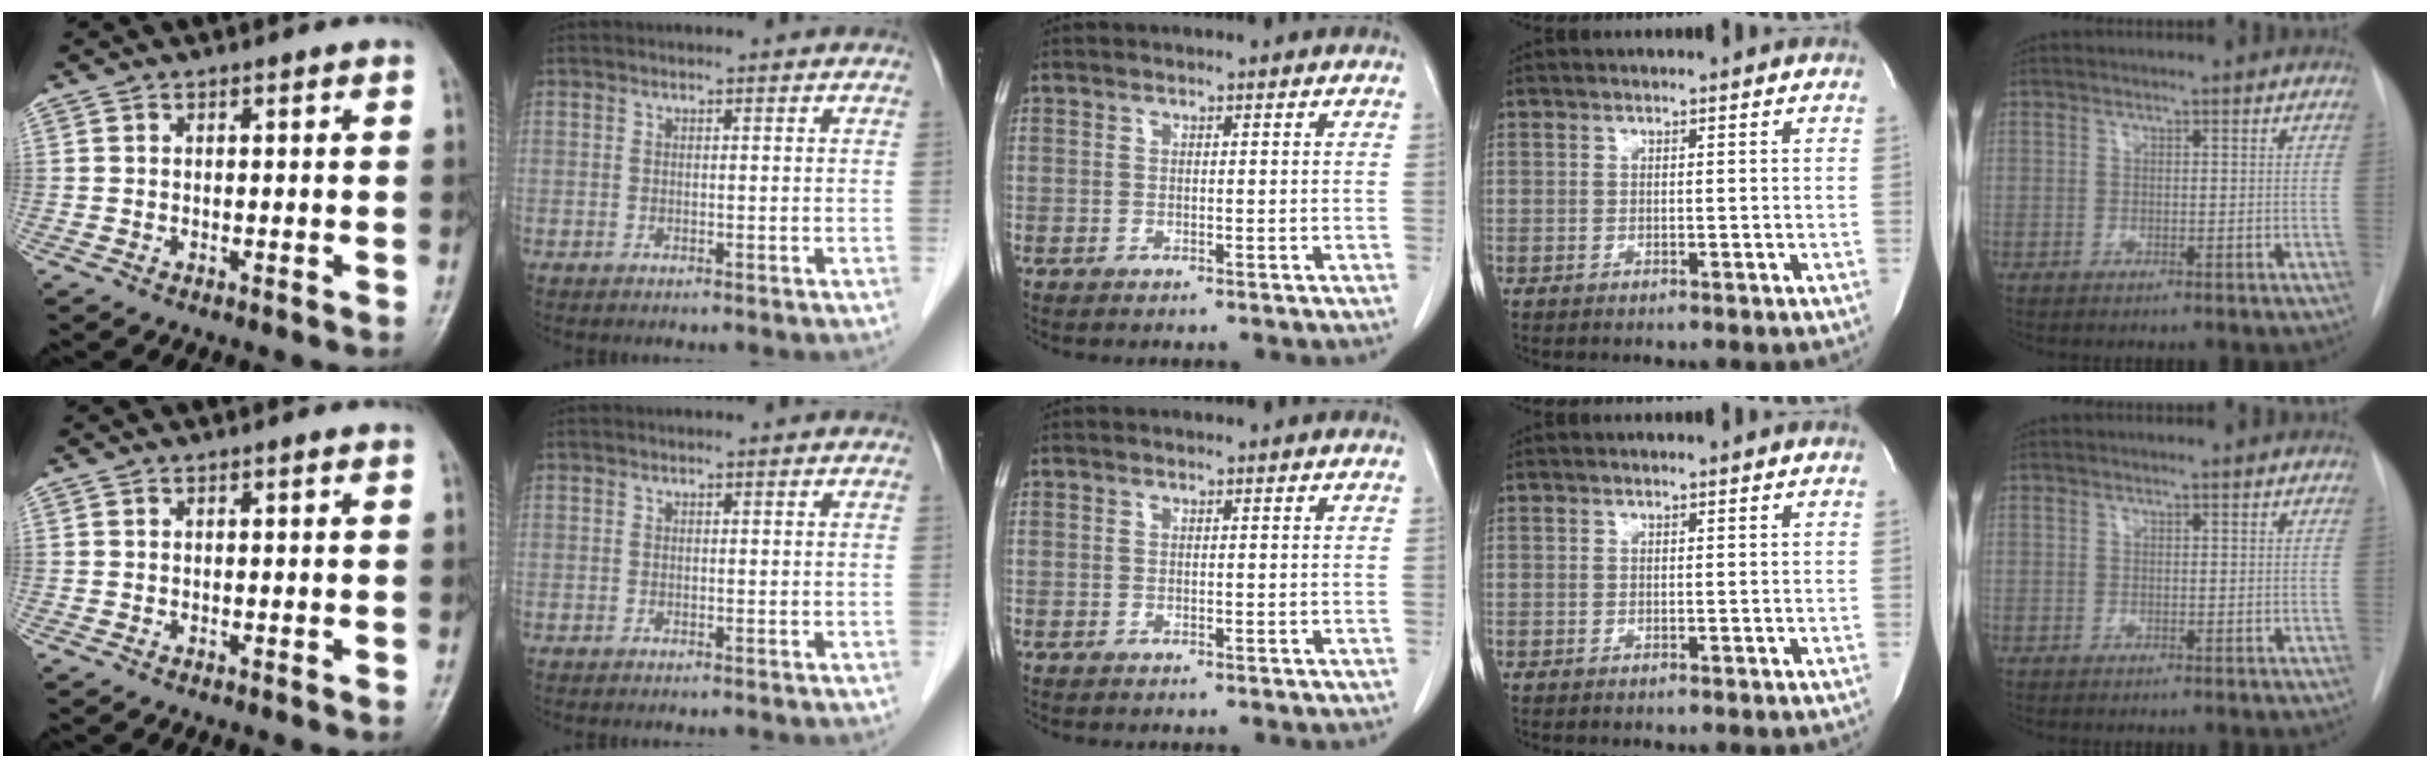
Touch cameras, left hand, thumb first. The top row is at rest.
{}